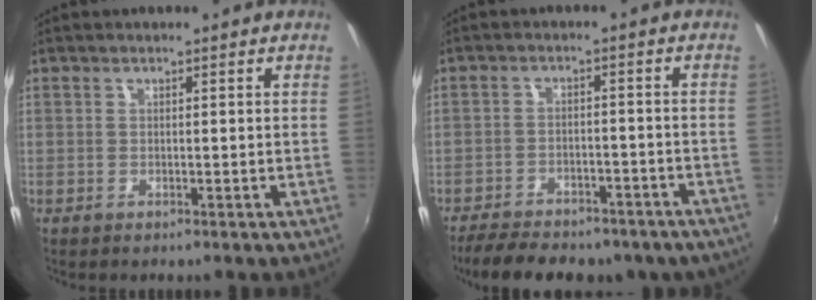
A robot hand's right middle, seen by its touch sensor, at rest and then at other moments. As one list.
[{"total": 17.9, "force": [-14.2, 7.1, 8.2], "torque": [-0.174, -0.019, -0.184]}]